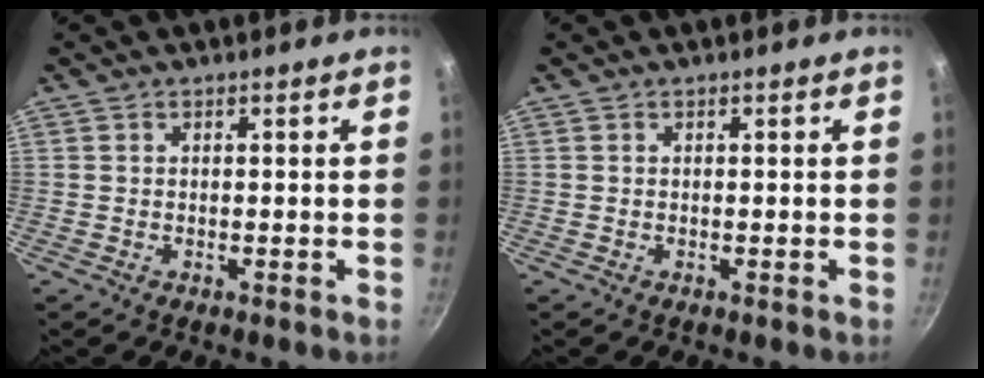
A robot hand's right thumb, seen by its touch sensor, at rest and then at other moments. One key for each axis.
{"total": 0.0}